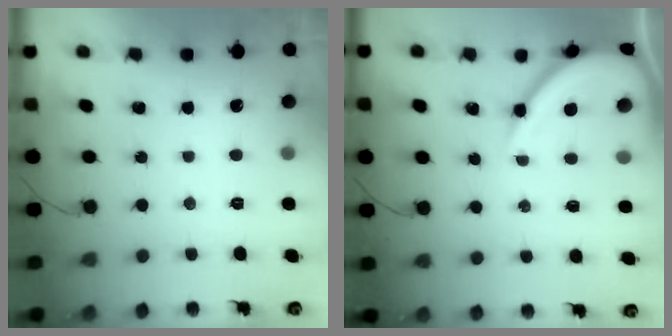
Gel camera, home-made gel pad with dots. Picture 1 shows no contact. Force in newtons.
{"total": 12.3, "press": 12.3, "slide": 1.2}